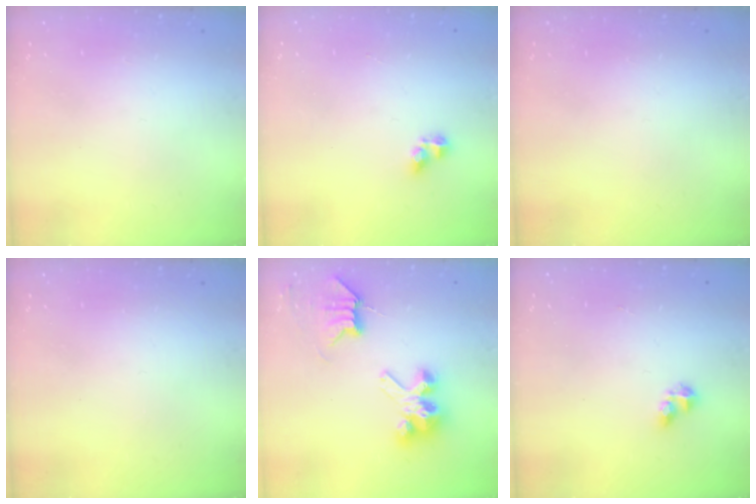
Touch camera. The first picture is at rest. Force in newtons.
{"total": 3.4, "press": 3.2, "slide": 1.2}
{"total": 0.0}
{"total": 0.0}
{"total": 7.4, "press": 7.4, "slide": 0.2}
{"total": 2.9, "press": 2.9, "slide": 0.3}